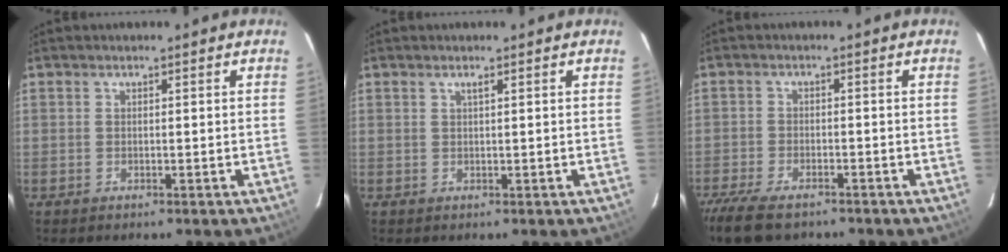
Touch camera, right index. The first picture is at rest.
{"total": 0.6, "force": [0.4, -0.1, 0.5], "torque": [-0.009, 0.002, 0.006]}
{"total": 10.8, "force": [-8.4, 4.0, 5.4], "torque": [-0.142, -0.036, -0.154]}